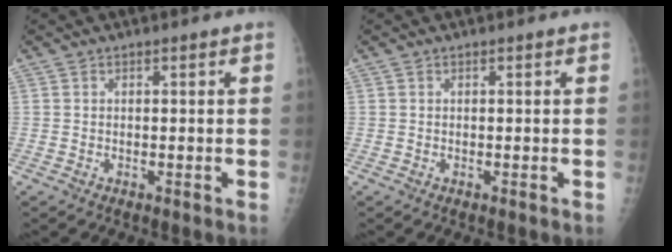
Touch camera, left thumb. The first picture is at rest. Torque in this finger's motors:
{"motor_torque": [0.00, 0.00, -0.04, 0.01, 0.00]}